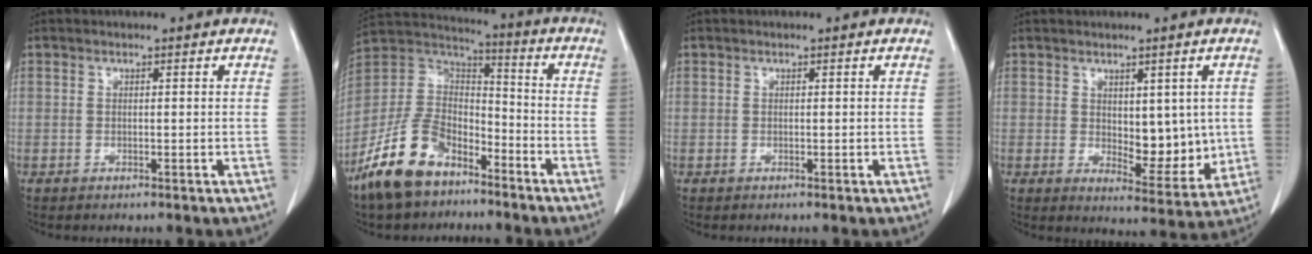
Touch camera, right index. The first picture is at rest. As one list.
[{"total": 14.5, "force": [-9.5, 7.6, 7.8], "torque": [-0.174, 0.013, -0.189]}, {"total": 0.0}, {"total": 7.8, "force": [0.6, 3.8, 6.7], "torque": [-0.080, -0.010, 0.023]}]